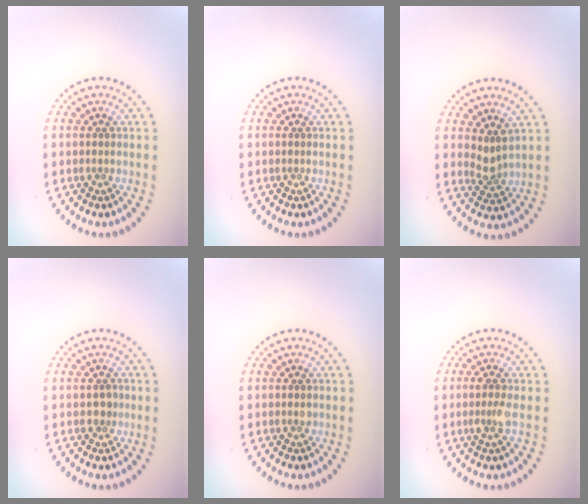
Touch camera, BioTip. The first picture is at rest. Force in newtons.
{"total": 0.0}
{"total": 2.0, "press": 1.5, "slide": 1.3}
{"total": 1.1, "press": 1.0, "slide": 0.4}
{"total": 0.5, "press": 0.5, "slide": 0.1}
{"total": 1.6, "press": 1.4, "slide": 0.8}